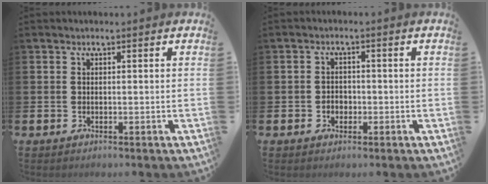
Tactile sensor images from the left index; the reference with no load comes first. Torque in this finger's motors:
{"motor_torque": [0.24, 0.16, 0.00, 0.05]}